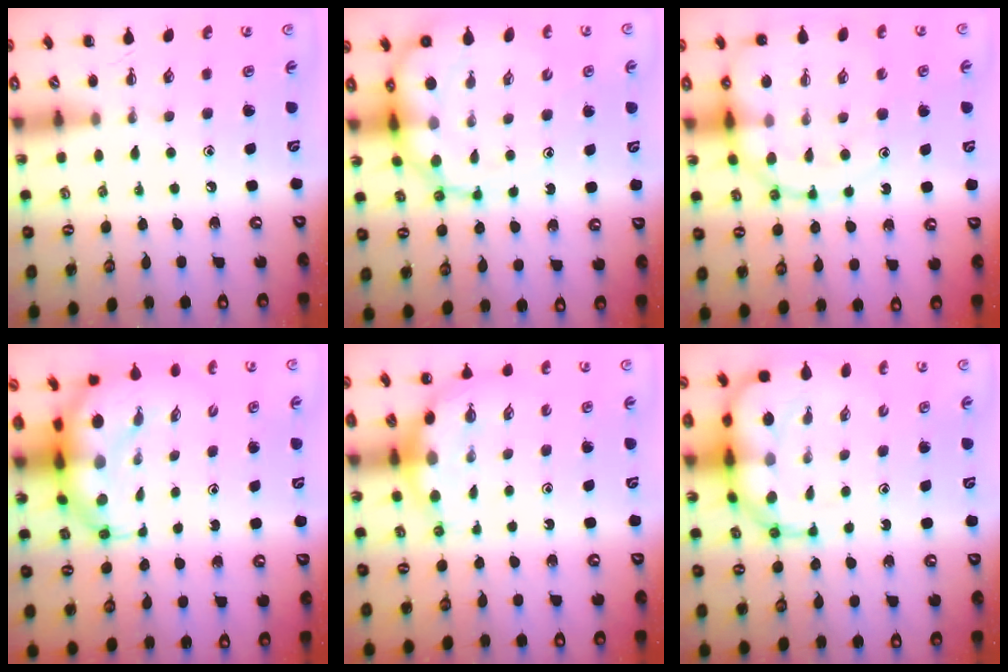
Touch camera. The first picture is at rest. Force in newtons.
{"total": 11.8, "press": 11.4, "slide": 3.0}
{"total": 14.0, "press": 13.6, "slide": 3.5}
{"total": 8.5, "press": 8.3, "slide": 2.1}
{"total": 6.5, "press": 6.4, "slide": 1.0}
{"total": 11.3, "press": 10.7, "slide": 3.7}